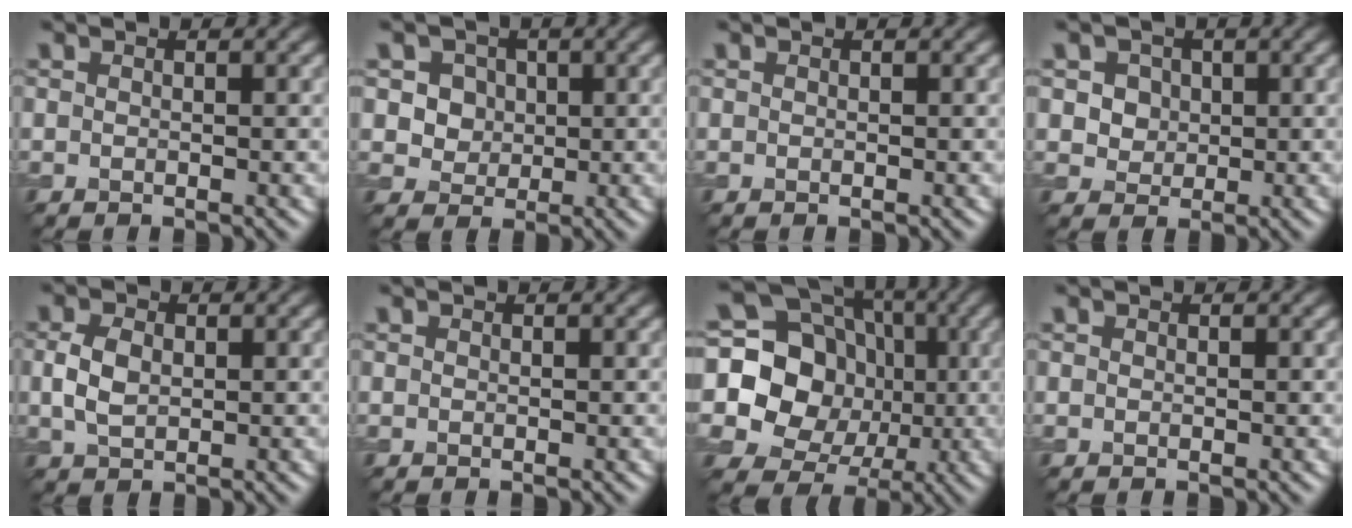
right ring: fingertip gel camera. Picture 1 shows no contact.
{"total": 4.3, "force": [1.5, 3.6, 1.8], "torque": [-0.033, 0.005, 0.027]}
{"total": 0.0}
{"total": 3.7, "force": [1.4, 3.0, 1.6], "torque": [-0.032, 0.006, 0.024]}
{"total": 3.1, "force": [0.3, 2.1, 2.2], "torque": [-0.051, 0.002, 0.005]}
{"total": 0.0}
{"total": 17.8, "force": [0.8, 16.0, 7.8], "torque": [-0.174, 0.041, -0.026]}
{"total": 0.0}